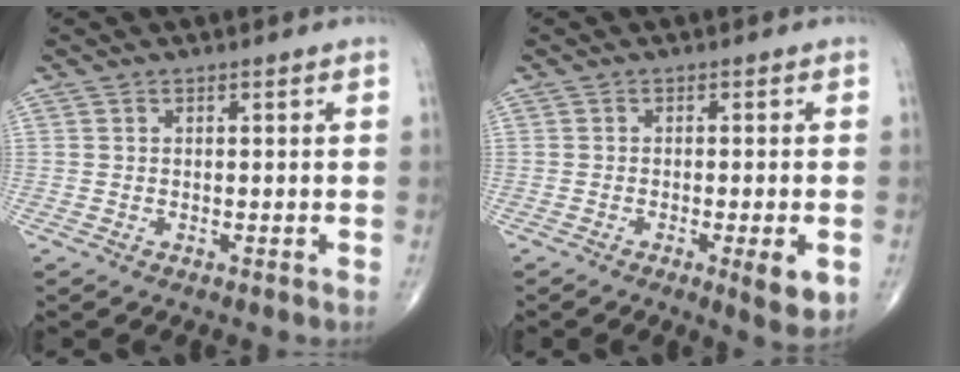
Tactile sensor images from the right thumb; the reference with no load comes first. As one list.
[{"total": 5.5, "force": [-1.8, 1.1, 5.1], "torque": [-0.070, -0.009, -0.023]}]